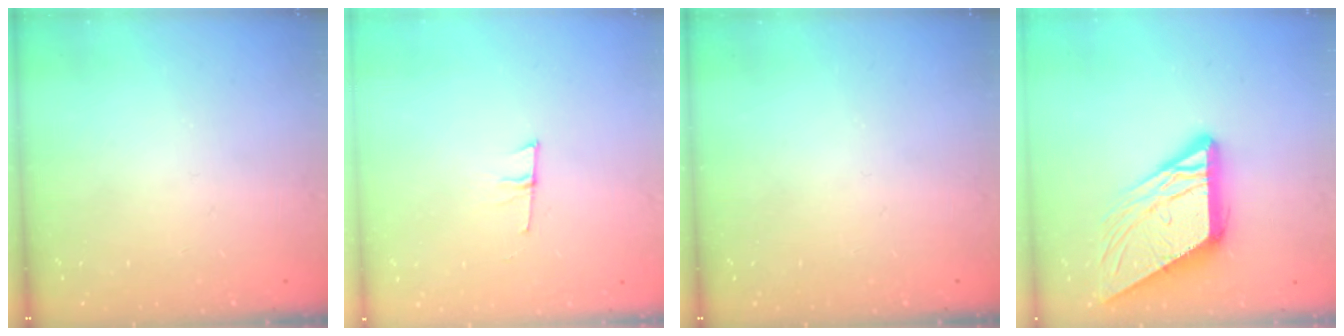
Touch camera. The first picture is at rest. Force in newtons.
{"total": 6.3, "press": 5.6, "slide": 2.9}
{"total": 0.0}
{"total": 14.0, "press": 13.9, "slide": 1.4}